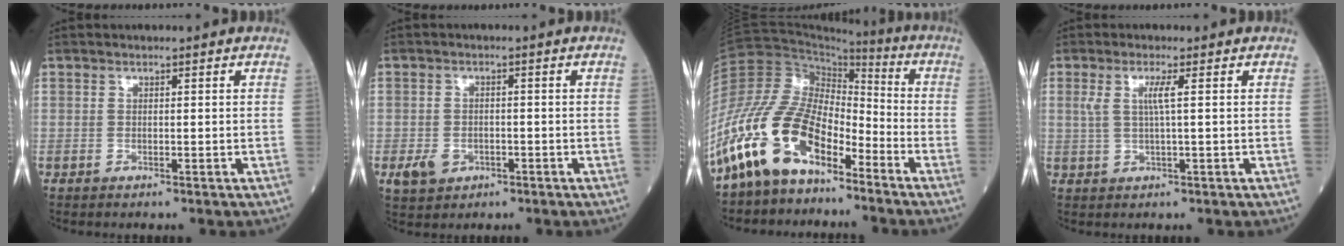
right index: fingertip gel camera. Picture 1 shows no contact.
{"total": 3.9, "force": [-1.7, 2.9, 1.9], "torque": [-0.035, -0.001, -0.020]}
{"total": 15.6, "force": [-10.4, 7.0, 9.2], "torque": [-0.202, 0.026, -0.202]}
{"total": 3.0, "force": [0.8, -0.2, 2.9], "torque": [-0.066, 0.004, 0.016]}